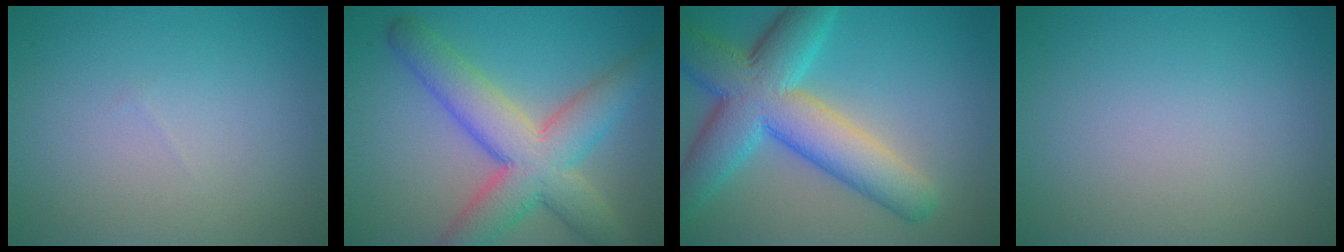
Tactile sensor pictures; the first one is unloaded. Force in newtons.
{"total": 8.4, "press": 8.4, "slide": 0.4}
{"total": 10.0, "press": 10.0, "slide": 0.3}
{"total": 0.0}